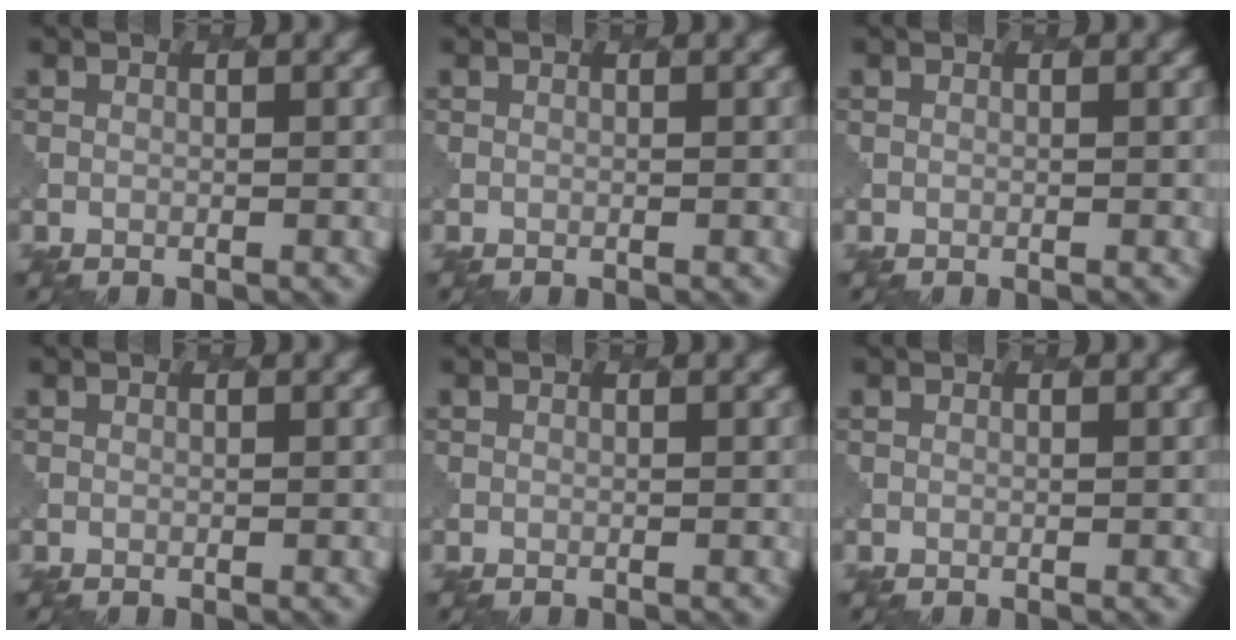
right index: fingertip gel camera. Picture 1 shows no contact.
{"total": 0.0}
{"total": 0.0}
{"total": 0.0}
{"total": 0.0}
{"total": 0.0}